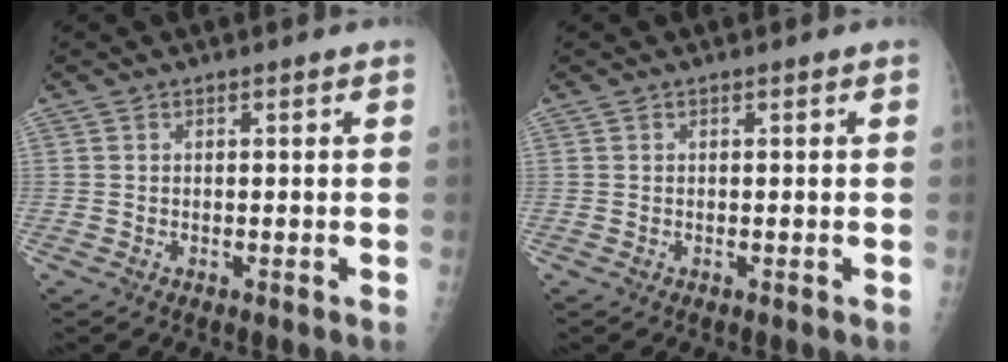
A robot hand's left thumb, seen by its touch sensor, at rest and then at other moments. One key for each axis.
{"total": 0.0}